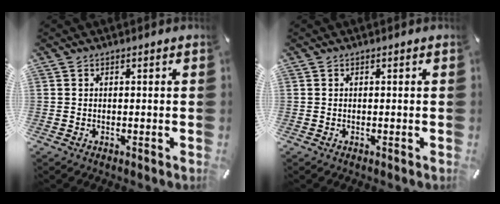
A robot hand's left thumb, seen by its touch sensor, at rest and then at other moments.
{"total": 0.0}